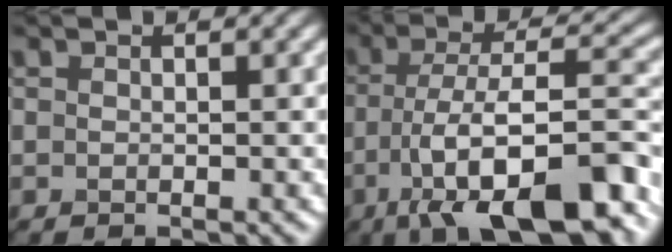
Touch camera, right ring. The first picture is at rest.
{"total": 13.6, "force": [-6.0, 4.5, 11.4], "torque": [-0.173, 0.001, -0.096]}